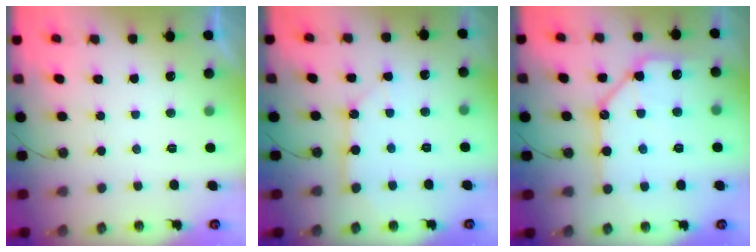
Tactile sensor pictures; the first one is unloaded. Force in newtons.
{"total": 5.1, "press": 5.1, "slide": 0.2}
{"total": 14.0, "press": 13.9, "slide": 1.6}